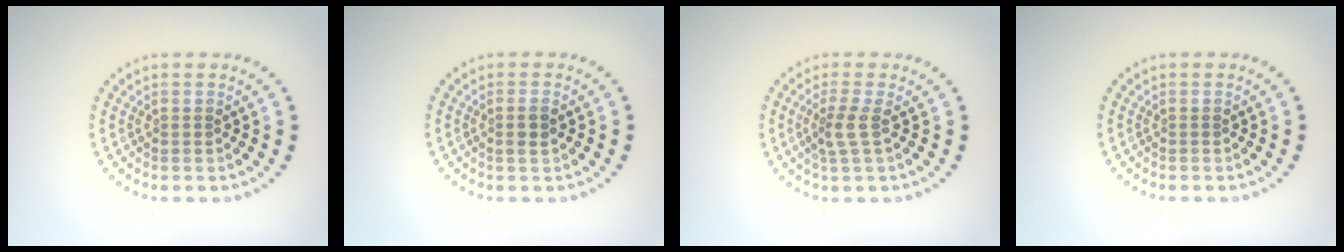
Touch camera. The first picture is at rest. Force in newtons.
{"total": 1.2, "press": 1.1, "slide": 0.4}
{"total": 1.9, "press": 1.5, "slide": 1.2}
{"total": 0.0}